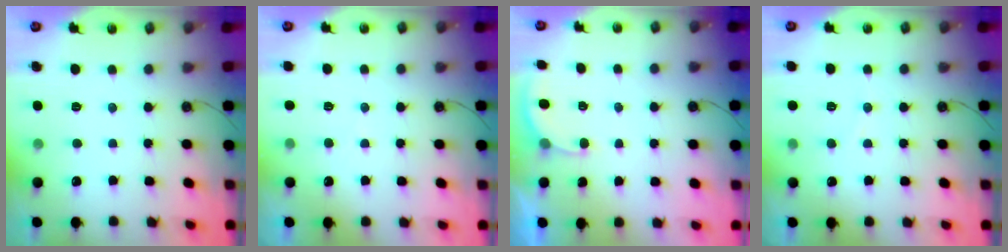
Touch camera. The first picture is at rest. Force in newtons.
{"total": 4.5, "press": 4.5, "slide": 0.4}
{"total": 2.9, "press": 2.9, "slide": 0.3}
{"total": 4.0, "press": 3.9, "slide": 1.0}